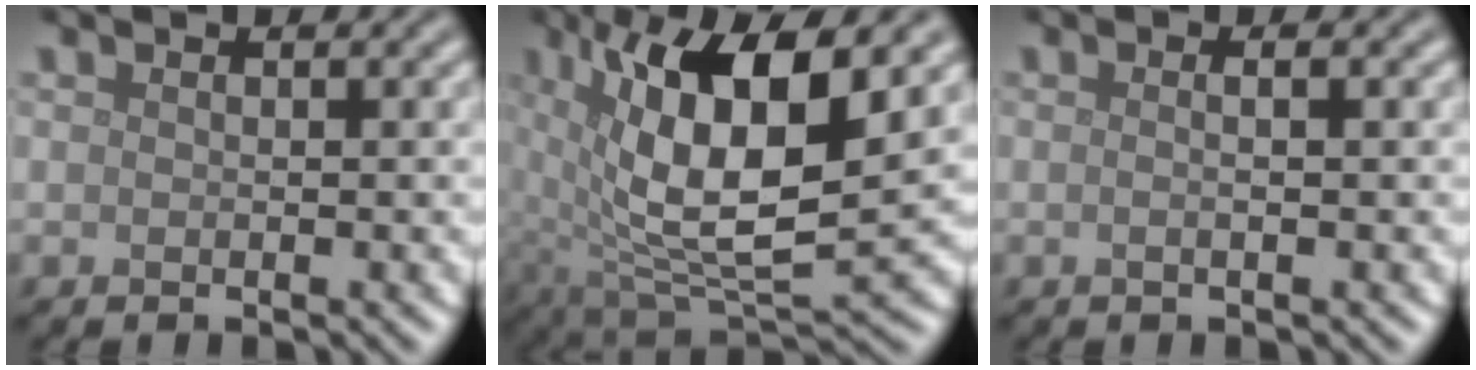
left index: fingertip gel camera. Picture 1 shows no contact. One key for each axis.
{"total": 13.0, "fx": 3.7, "fy": 5.2, "fz": 11.3, "tx": -0.196, "ty": -0.006, "tz": 0.071}
{"total": 1.8, "fx": 0.4, "fy": 0.7, "fz": 1.6, "tx": -0.011, "ty": -0.008, "tz": -0.014}